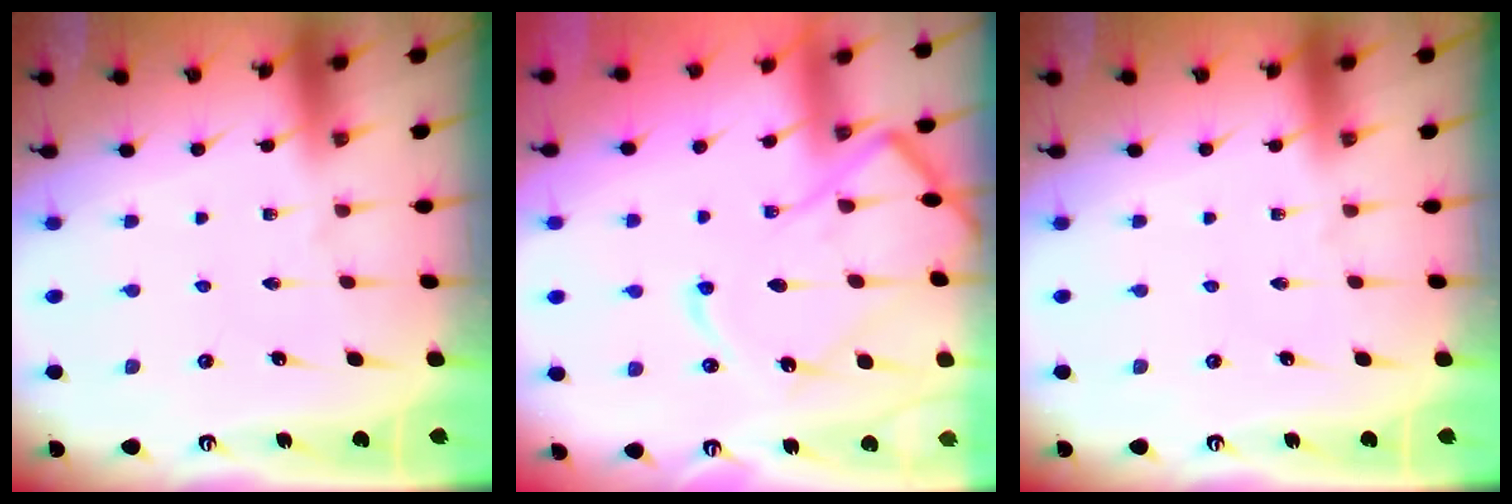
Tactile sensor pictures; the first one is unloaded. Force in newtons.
{"total": 13.0, "press": 12.9, "slide": 1.0}
{"total": 0.0}